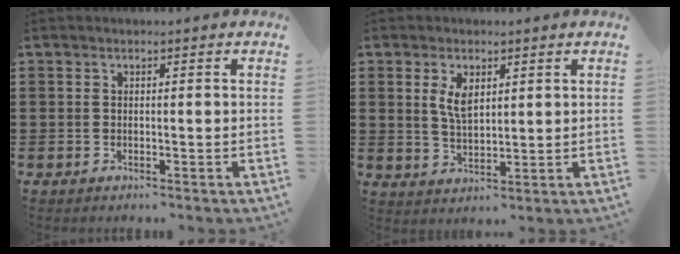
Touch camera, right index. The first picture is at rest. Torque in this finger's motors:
{"motor_torque": [0.42, -0.38, 0.14, 0.09]}